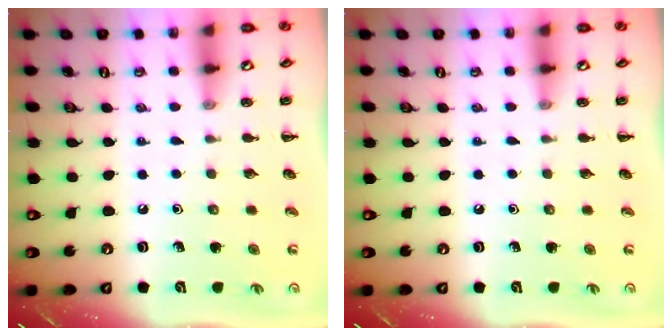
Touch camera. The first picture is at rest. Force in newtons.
{"total": 0.0}